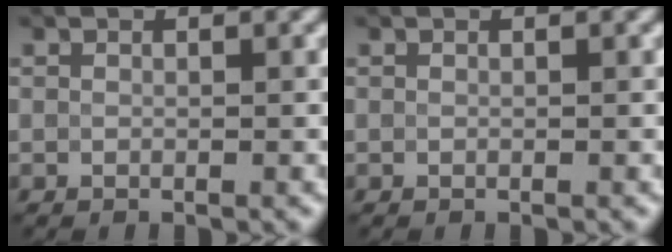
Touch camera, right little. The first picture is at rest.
{"total": 0.0}